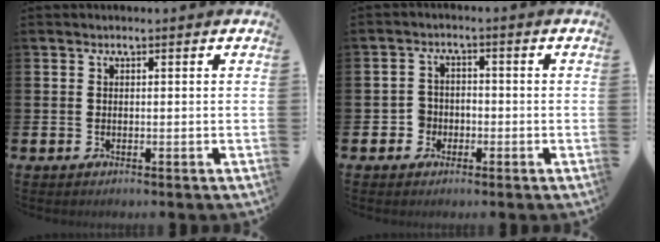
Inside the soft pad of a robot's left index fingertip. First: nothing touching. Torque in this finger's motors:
{"motor_torque": [0.24, -0.16, 0.05, 0.00]}